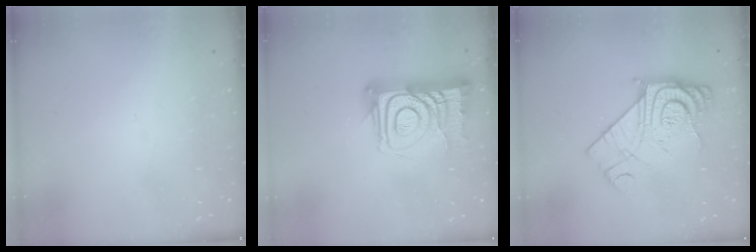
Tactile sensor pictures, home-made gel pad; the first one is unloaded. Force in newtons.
{"total": 15.4, "press": 15.3, "slide": 1.4}
{"total": 17.2, "press": 17.1, "slide": 1.3}